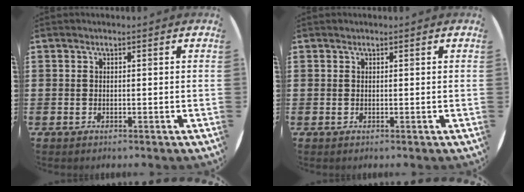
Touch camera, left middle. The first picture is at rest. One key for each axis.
{"total": 0.0}